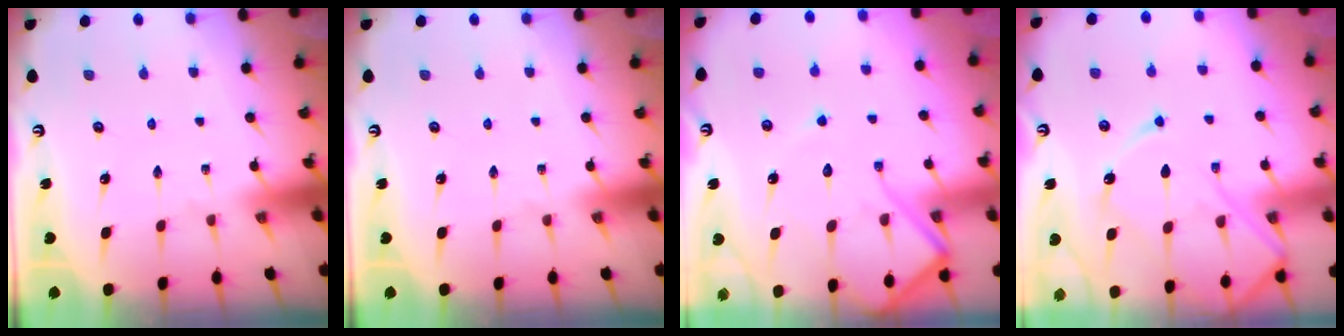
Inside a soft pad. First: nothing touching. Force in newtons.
{"total": 0.0}
{"total": 10.9, "press": 10.9, "slide": 1.0}
{"total": 13.8, "press": 13.7, "slide": 1.3}